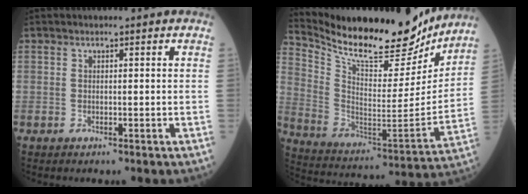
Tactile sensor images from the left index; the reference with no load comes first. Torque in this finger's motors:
{"motor_torque": [1.02, -1.12, 0.29, 0.06]}